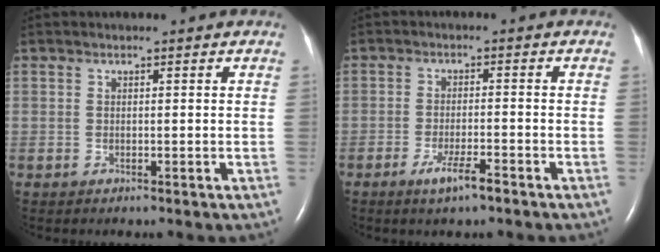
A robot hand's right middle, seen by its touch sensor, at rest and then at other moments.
{"total": 4.3, "force": [-2.8, 0.4, 3.2], "torque": [-0.066, -0.007, -0.049]}